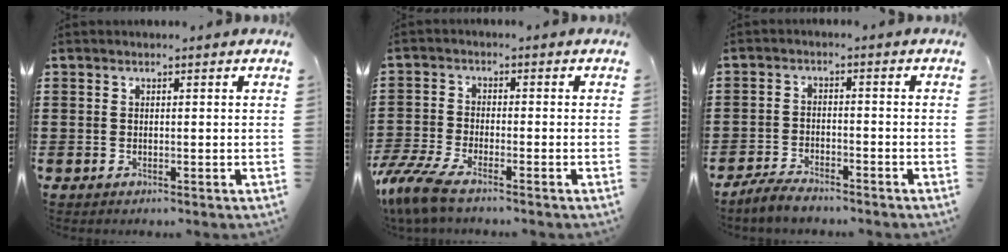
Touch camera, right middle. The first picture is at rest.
{"total": 5.8, "force": [-4.6, 1.0, 3.3], "torque": [-0.096, -0.020, -0.098]}
{"total": 3.4, "force": [-3.2, 0.8, 0.9], "torque": [-0.025, 0.004, -0.067]}